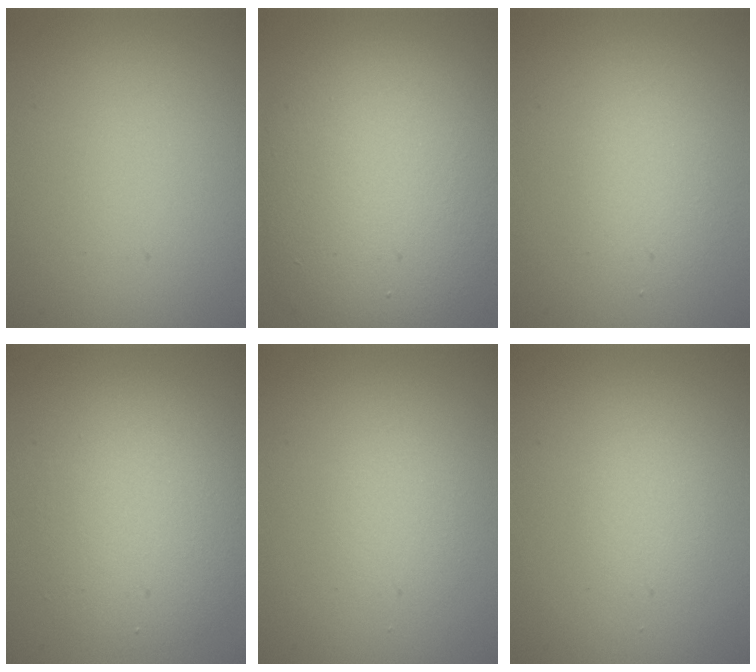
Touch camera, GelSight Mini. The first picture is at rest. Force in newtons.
{"total": 11.7, "press": 11.7, "slide": 0.7}
{"total": 1.9, "press": 1.9, "slide": 0.2}
{"total": 4.5, "press": 4.5, "slide": 0.4}
{"total": 1.4, "press": 1.4, "slide": 0.0}
{"total": 1.2, "press": 1.2, "slide": 0.1}